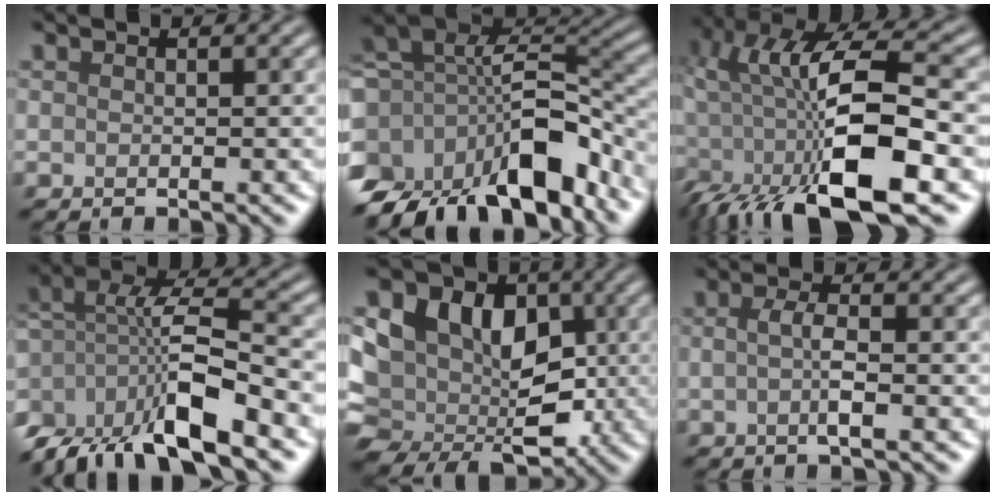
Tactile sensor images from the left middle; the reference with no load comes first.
{"total": 13.5, "force": [-6.4, 7.2, 9.4], "torque": [-0.168, 0.005, -0.112]}
{"total": 14.0, "force": [-3.5, 5.0, 12.6], "torque": [-0.230, -0.003, -0.069]}
{"total": 9.4, "force": [-5.1, 2.9, 7.3], "torque": [-0.123, 0.009, -0.105]}
{"total": 13.9, "force": [0.9, 11.1, 8.3], "torque": [-0.130, 0.027, 0.001]}
{"total": 2.2, "force": [-0.3, 0.4, 2.1], "torque": [-0.043, 0.000, -0.007]}